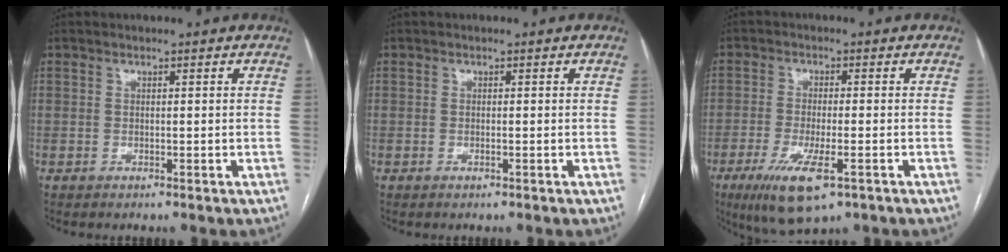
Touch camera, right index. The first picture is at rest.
{"total": 0.0}
{"total": 9.5, "force": [-4.9, 2.4, 7.8], "torque": [-0.142, -0.023, -0.077]}